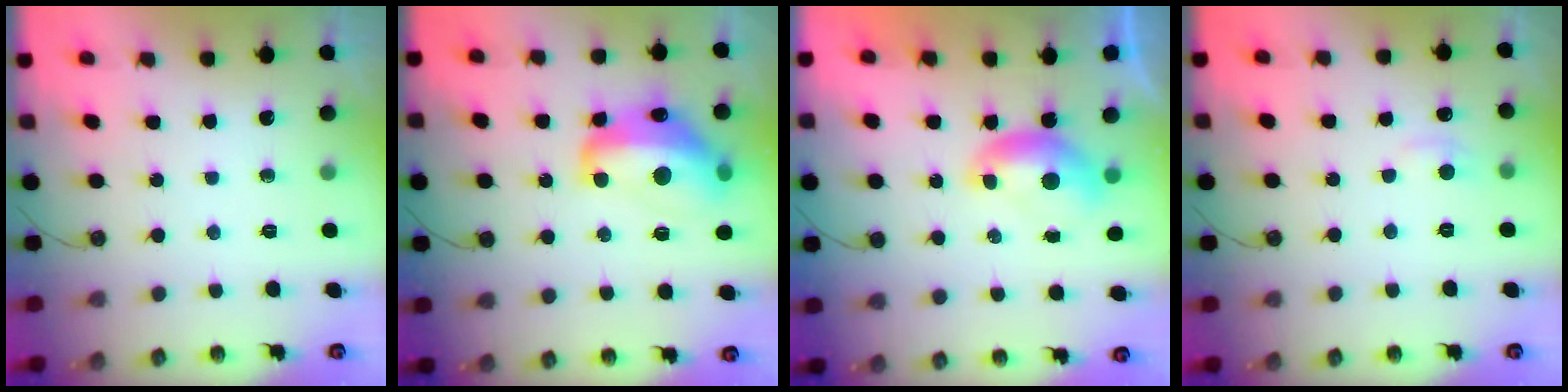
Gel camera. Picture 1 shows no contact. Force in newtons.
{"total": 11.3, "press": 11.3, "slide": 1.1}
{"total": 0.0}
{"total": 1.8, "press": 1.7, "slide": 0.7}